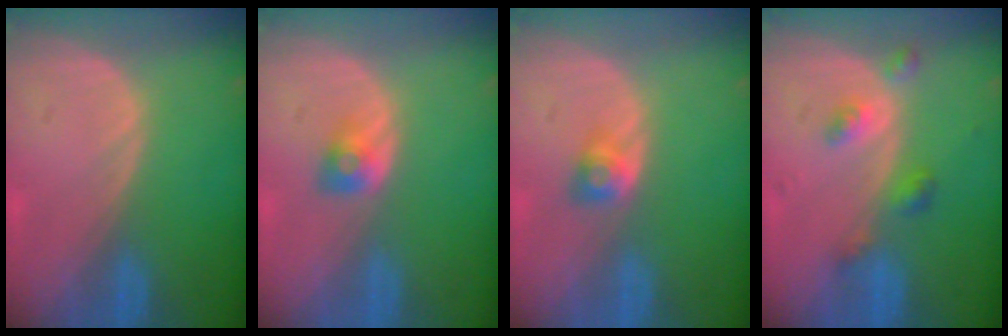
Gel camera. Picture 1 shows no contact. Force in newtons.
{"total": 2.5, "press": 2.3, "slide": 0.9}
{"total": 2.7, "press": 2.4, "slide": 1.3}
{"total": 4.4, "press": 4.0, "slide": 2.0}